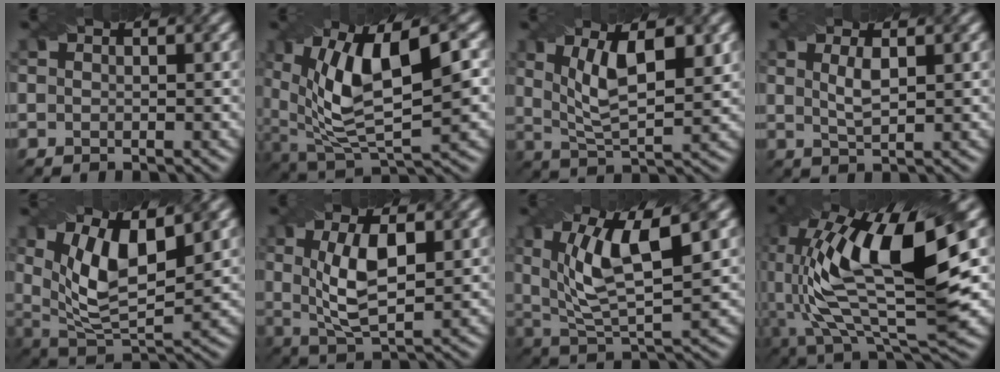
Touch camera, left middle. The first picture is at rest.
{"total": 11.4, "force": [2.6, 4.5, 10.1], "torque": [-0.185, 0.000, 0.048]}
{"total": 7.1, "force": [2.1, 2.6, 6.3], "torque": [-0.117, 0.001, 0.039]}
{"total": 2.1, "force": [0.7, 0.6, 1.9], "torque": [-0.038, -0.002, 0.017]}
{"total": 8.2, "force": [2.7, 3.5, 6.9], "torque": [-0.140, -0.004, 0.048]}
{"total": 6.0, "force": [1.0, 2.2, 5.5], "torque": [-0.112, -0.001, 0.021]}
{"total": 9.3, "force": [2.9, 3.1, 8.3], "torque": [-0.164, 0.002, 0.053]}
{"total": 14.4, "force": [2.3, 5.2, 13.3], "torque": [-0.257, 0.002, 0.038]}